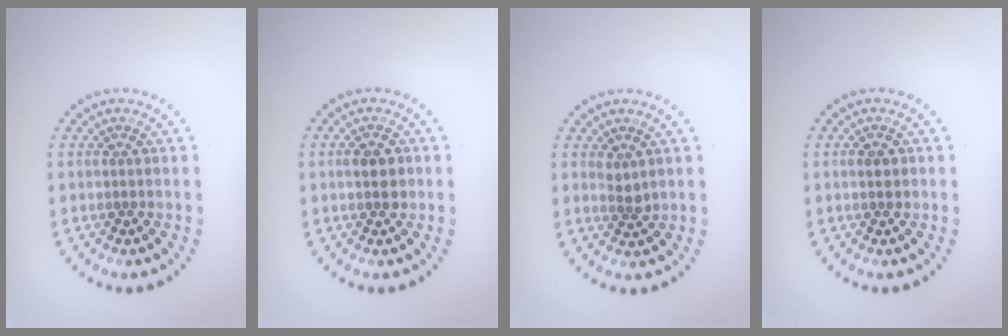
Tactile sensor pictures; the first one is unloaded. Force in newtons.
{"total": 2.4, "press": 2.4, "slide": 0.1}
{"total": 1.4, "press": 1.1, "slide": 0.8}
{"total": 1.4, "press": 1.4, "slide": 0.1}